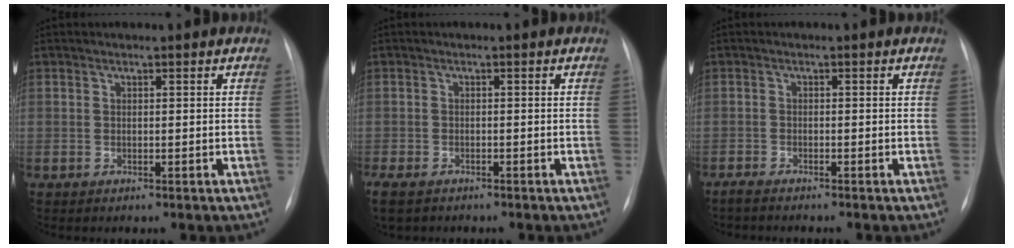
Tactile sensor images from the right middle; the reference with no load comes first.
{"total": 5.5, "force": [-4.2, 2.4, 2.5], "torque": [-0.048, -0.012, -0.064]}
{"total": 2.5, "force": [-2.2, 0.1, 1.1], "torque": [-0.020, -0.007, -0.030]}